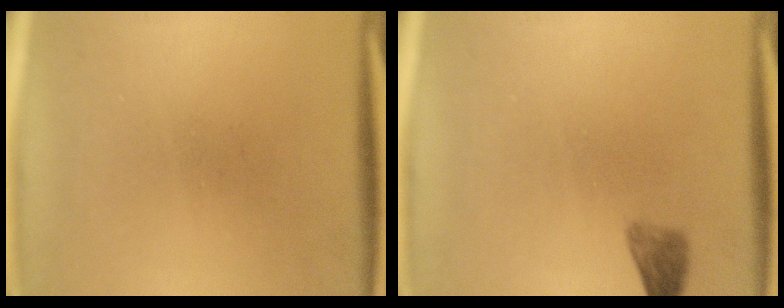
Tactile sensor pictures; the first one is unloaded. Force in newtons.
{"total": 2.1}